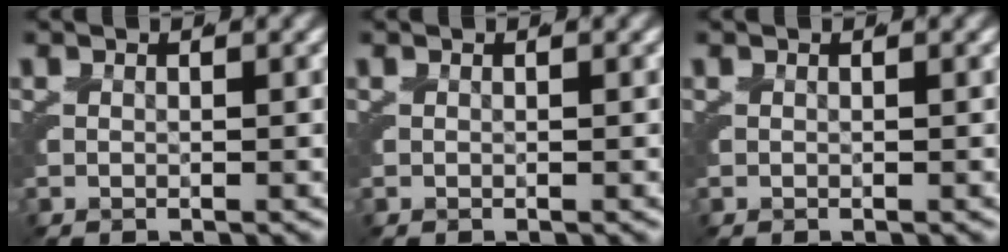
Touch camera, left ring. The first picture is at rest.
{"total": 0.0}
{"total": 0.0}